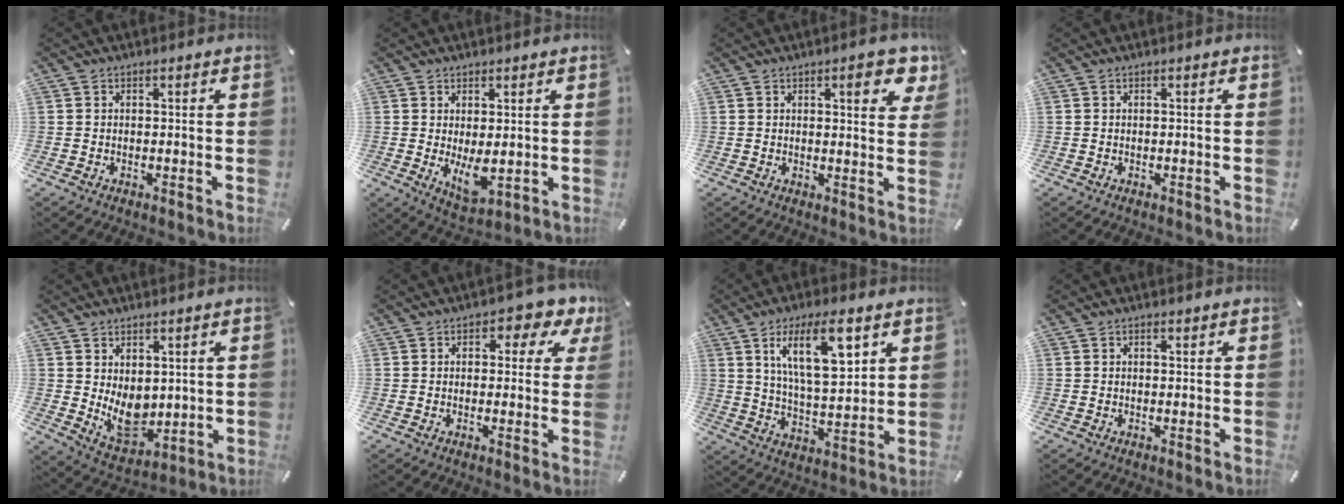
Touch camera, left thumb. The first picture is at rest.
{"total": 6.4, "force": [0.4, 3.0, 5.7], "torque": [-0.100, -0.020, 0.007]}
{"total": 7.9, "force": [3.9, 2.5, 6.4], "torque": [-0.080, -0.015, 0.059]}
{"total": 0.0}
{"total": 9.1, "force": [1.4, 6.9, 5.7], "torque": [-0.083, -0.022, 0.034]}
{"total": 4.9, "force": [1.8, 3.0, 3.4], "torque": [-0.035, -0.006, 0.021]}
{"total": 15.0, "force": [7.8, 5.6, 11.5], "torque": [-0.198, -0.019, 0.130]}
{"total": 0.7, "force": [0.3, 0.3, 0.5], "torque": [-0.010, 0.001, 0.006]}